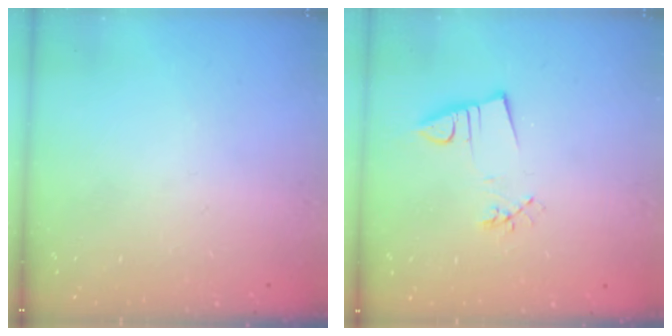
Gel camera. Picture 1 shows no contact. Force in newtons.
{"total": 3.5, "press": 2.2, "slide": 2.7}